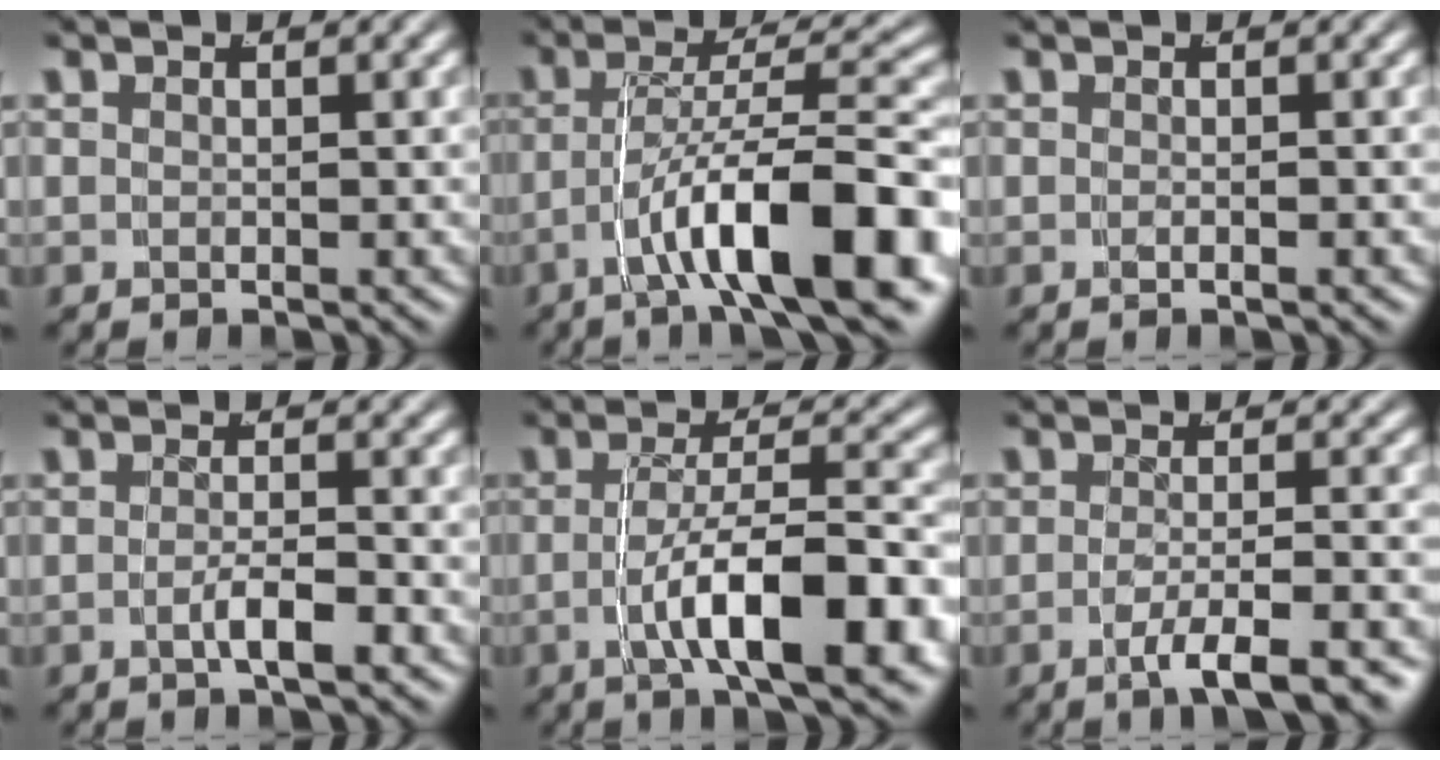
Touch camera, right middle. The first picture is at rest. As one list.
[{"total": 9.8, "force": [-4.4, 2.5, 8.4], "torque": [-0.121, -0.001, -0.062]}, {"total": 0.7, "force": [-0.4, -0.5, 0.2], "torque": [-0.009, -0.002, -0.005]}, {"total": 2.2, "force": [-1.3, -0.1, 1.7], "torque": [-0.028, -0.006, -0.023]}, {"total": 8.3, "force": [-3.2, 2.4, 7.3], "torque": [-0.106, -0.002, -0.048]}, {"total": 4.6, "force": [-3.2, 0.4, 3.3], "torque": [-0.059, -0.015, -0.044]}]